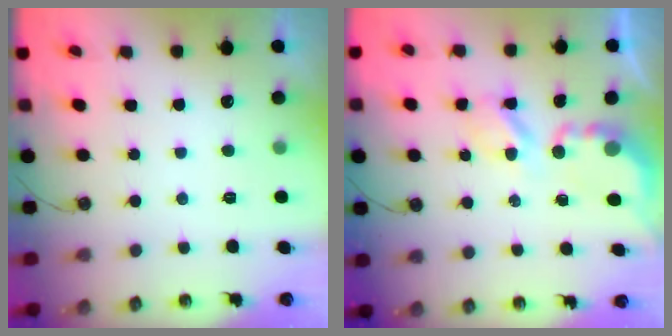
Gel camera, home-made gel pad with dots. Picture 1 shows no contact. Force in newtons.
{"total": 5.0, "press": 5.0, "slide": 0.3}